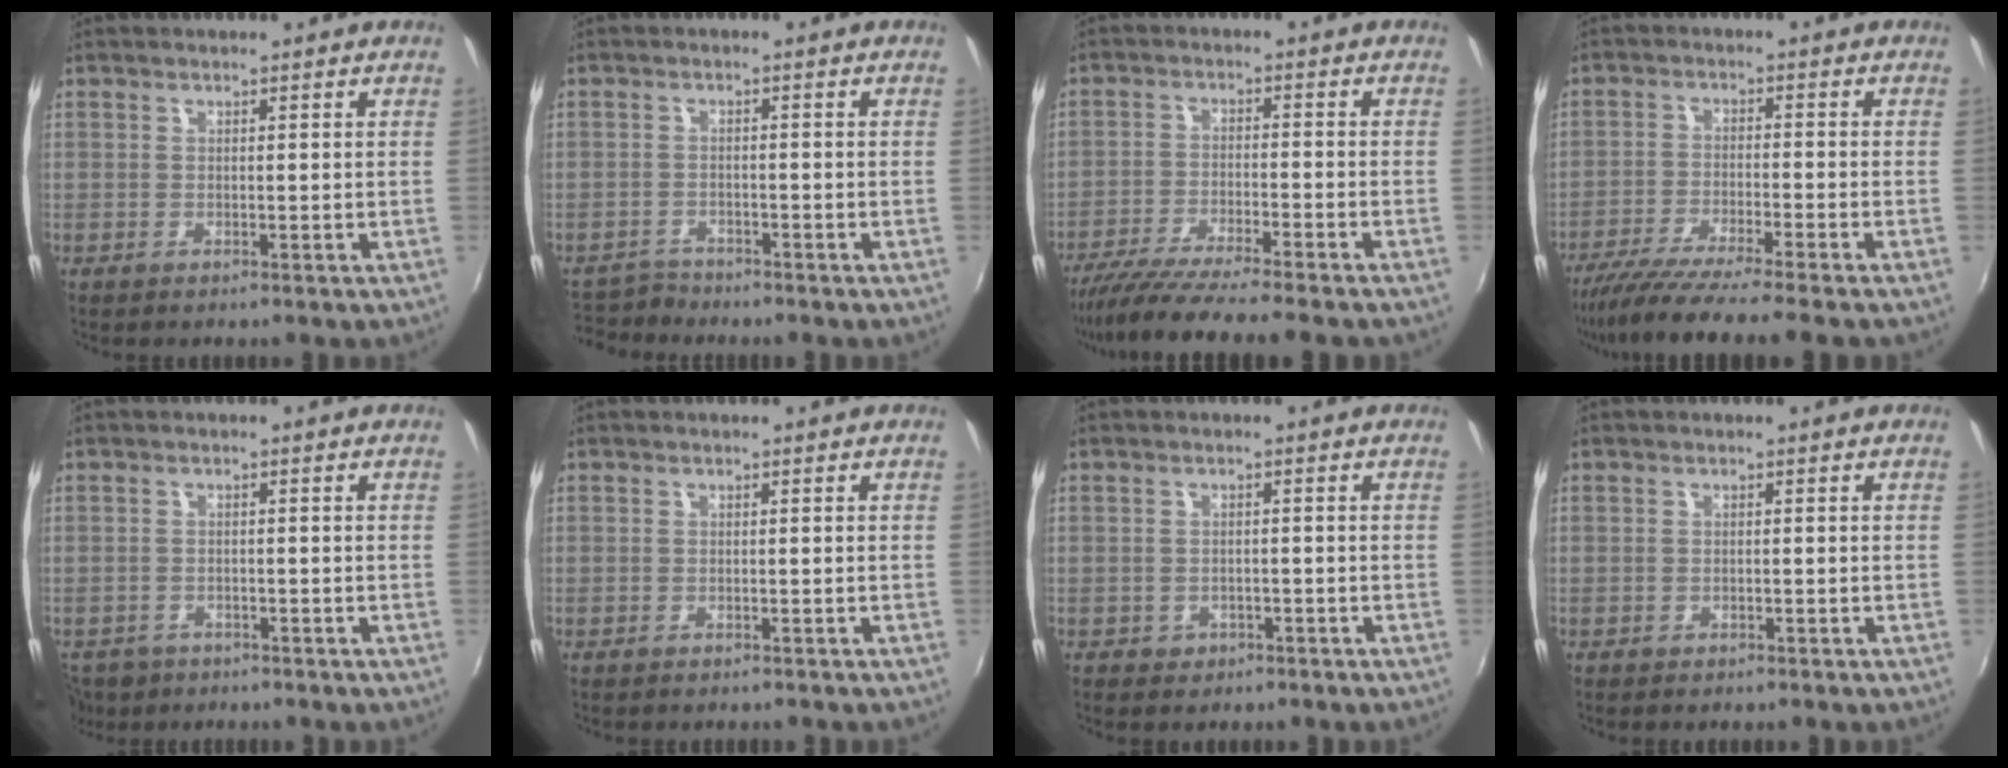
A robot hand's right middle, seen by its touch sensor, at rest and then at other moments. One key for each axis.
{"total": 4.0, "fx": -3.8, "fy": 1.3, "fz": -0.1, "tx": -0.010, "ty": 0.001, "tz": -0.072}
{"total": 12.3, "fx": -10.9, "fy": -1.0, "fz": 5.7, "tx": -0.120, "ty": -0.032, "tz": -0.181}
{"total": 11.3, "fx": -9.8, "fy": -1.5, "fz": 5.3, "tx": -0.113, "ty": -0.035, "tz": -0.165}
{"total": 5.3, "fx": -3.5, "fy": 3.6, "fz": 1.7, "tx": -0.050, "ty": -0.012, "tz": -0.056}
{"total": 0.7, "fx": -0.7, "fy": 0.1, "fz": 0.2, "tx": -0.007, "ty": -0.001, "tz": -0.008}
{"total": 2.3, "fx": -1.2, "fy": 1.9, "fz": 0.6, "tx": -0.019, "ty": 0.000, "tz": -0.013}
{"total": 0.8, "fx": -0.7, "fy": 0.4, "fz": 0.2, "tx": -0.008, "ty": 0.000, "tz": -0.009}